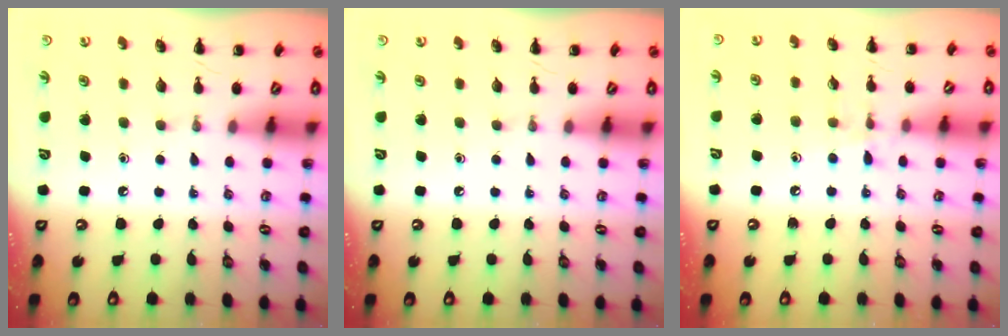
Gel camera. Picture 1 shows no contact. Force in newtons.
{"total": 0.0}
{"total": 7.4, "press": 7.1, "slide": 2.2}